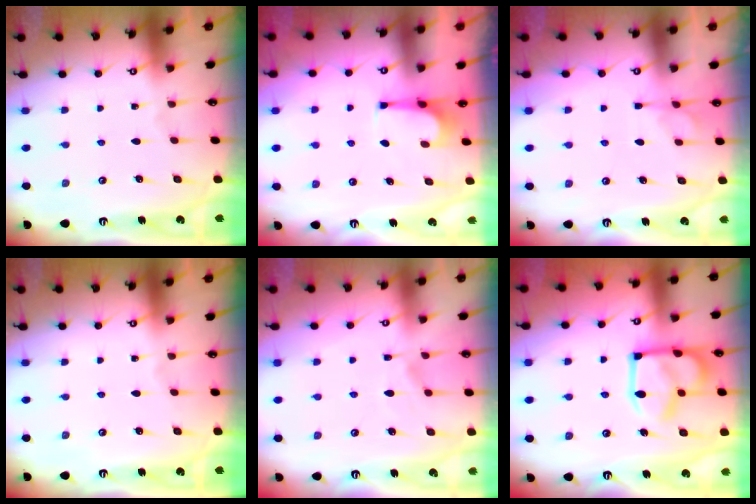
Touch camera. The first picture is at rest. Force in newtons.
{"total": 1.4, "press": 1.4, "slide": 0.4}
{"total": 6.7, "press": 6.6, "slide": 1.3}
{"total": 0.0}
{"total": 1.5, "press": 0.9, "slide": 1.2}
{"total": 16.2, "press": 16.1, "slide": 1.7}